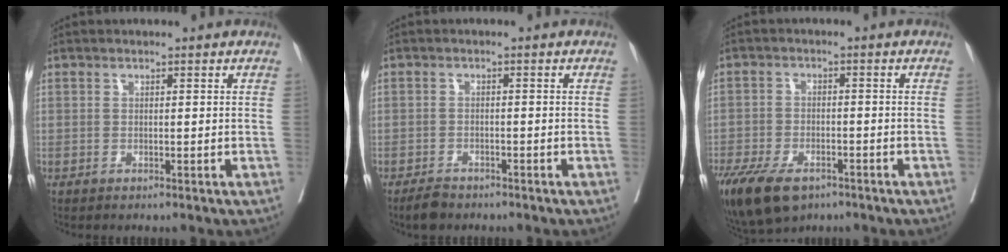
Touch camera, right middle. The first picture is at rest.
{"total": 2.7, "force": [-2.3, 1.1, 0.9], "torque": [-0.022, -0.001, -0.038]}
{"total": 12.9, "force": [-8.4, 6.3, 7.4], "torque": [-0.159, -0.016, -0.134]}